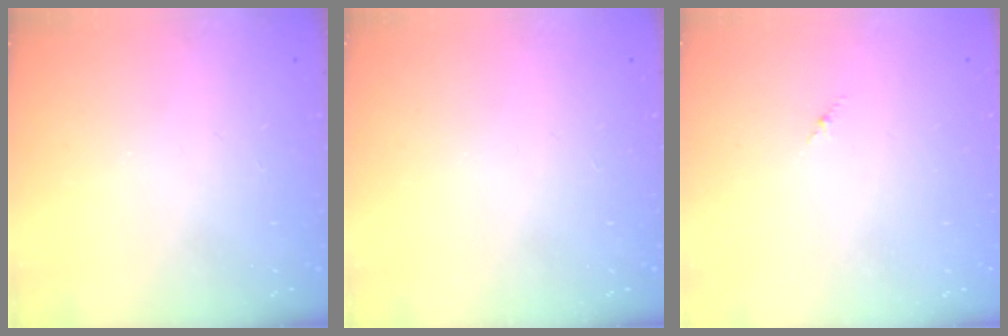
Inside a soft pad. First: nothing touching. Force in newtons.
{"total": 0.0}
{"total": 1.8, "press": 1.7, "slide": 0.6}